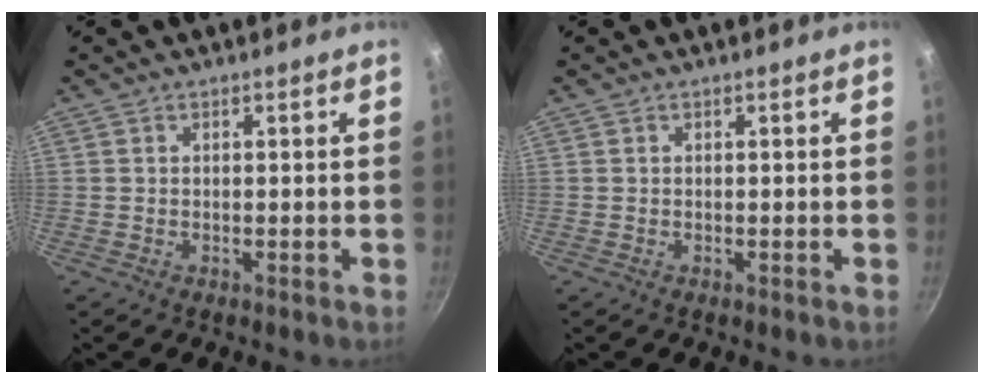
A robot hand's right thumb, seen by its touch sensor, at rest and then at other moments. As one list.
[{"total": 0.0}]